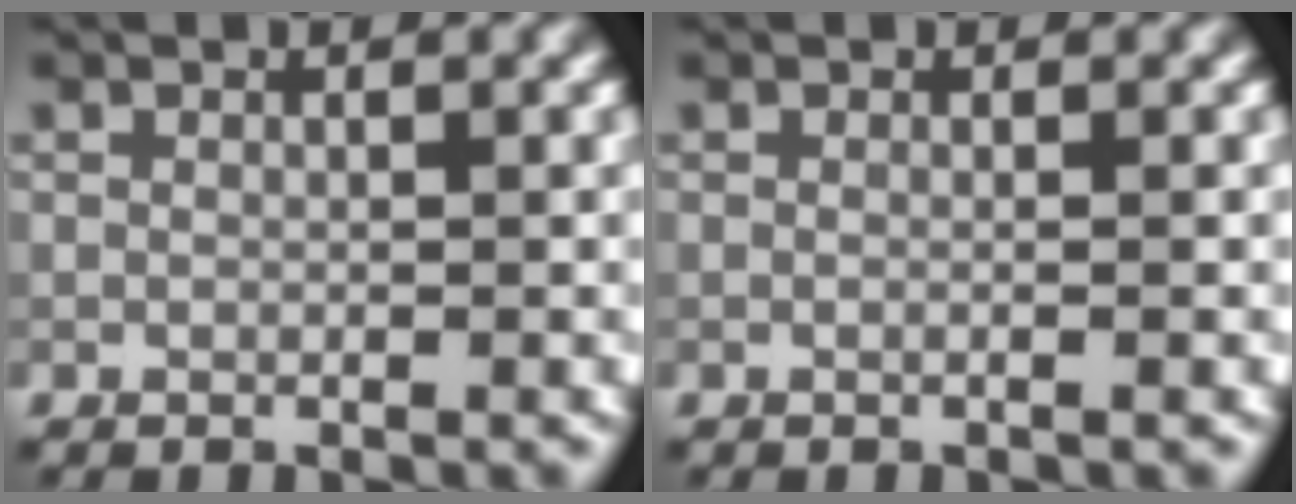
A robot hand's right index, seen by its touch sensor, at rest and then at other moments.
{"total": 1.0, "force": [0.1, 0.5, 0.9], "torque": [-0.008, -0.009, -0.011]}